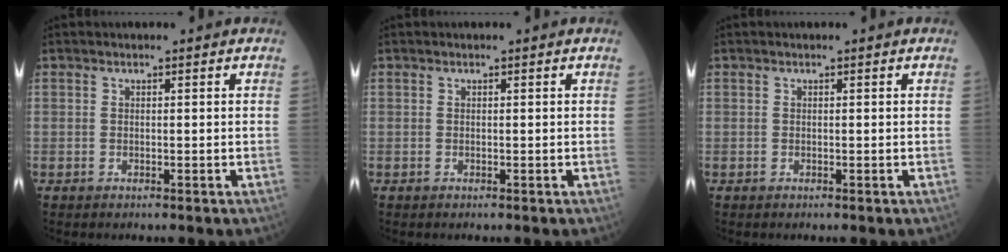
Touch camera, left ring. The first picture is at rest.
{"total": 0.0}
{"total": 0.0}